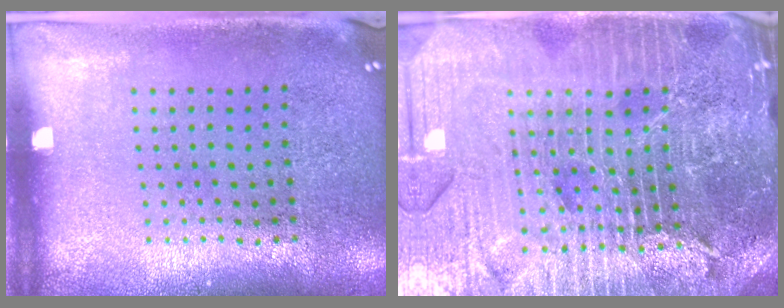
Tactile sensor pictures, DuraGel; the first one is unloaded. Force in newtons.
{"total": 5.8, "press": 5.2, "slide": 2.6}